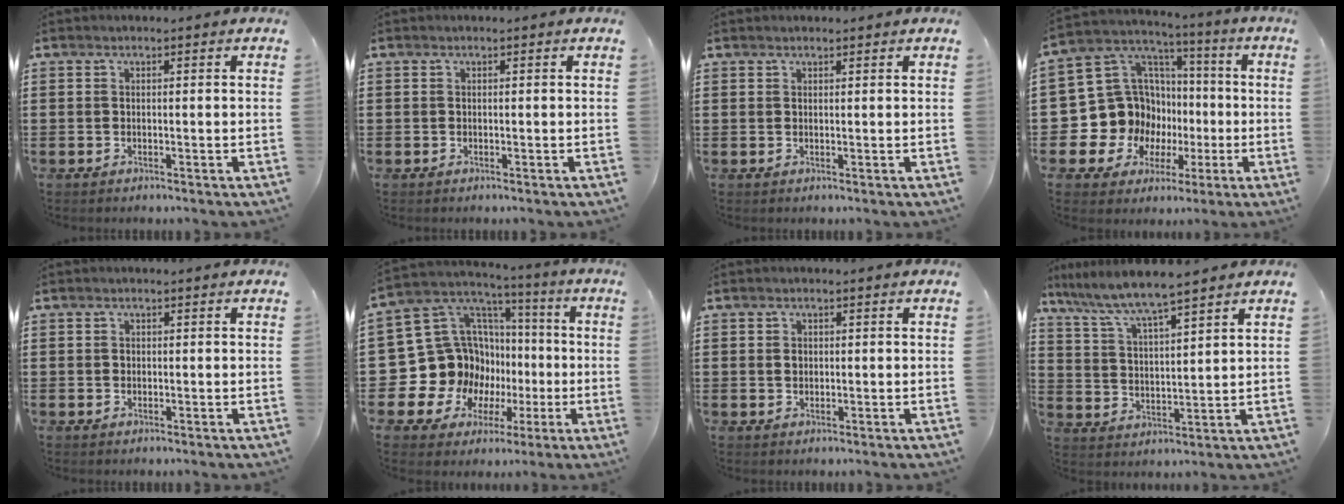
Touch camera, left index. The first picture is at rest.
{"total": 0.0}
{"total": 0.7, "force": [0.7, 0.1, 0.1], "torque": [-0.004, 0.001, 0.014]}
{"total": 14.5, "force": [-2.0, 13.6, 4.5], "torque": [-0.140, -0.026, -0.006]}
{"total": 0.6, "force": [0.2, 0.5, 0.2], "torque": [-0.006, 0.003, 0.004]}
{"total": 17.1, "force": [-2.3, 15.6, 6.5], "torque": [-0.171, -0.038, 0.002]}
{"total": 1.3, "force": [0.3, 1.0, 0.8], "torque": [-0.019, 0.006, 0.004]}
{"total": 5.8, "force": [5.2, -0.2, 2.5], "torque": [-0.073, -0.031, 0.085]}